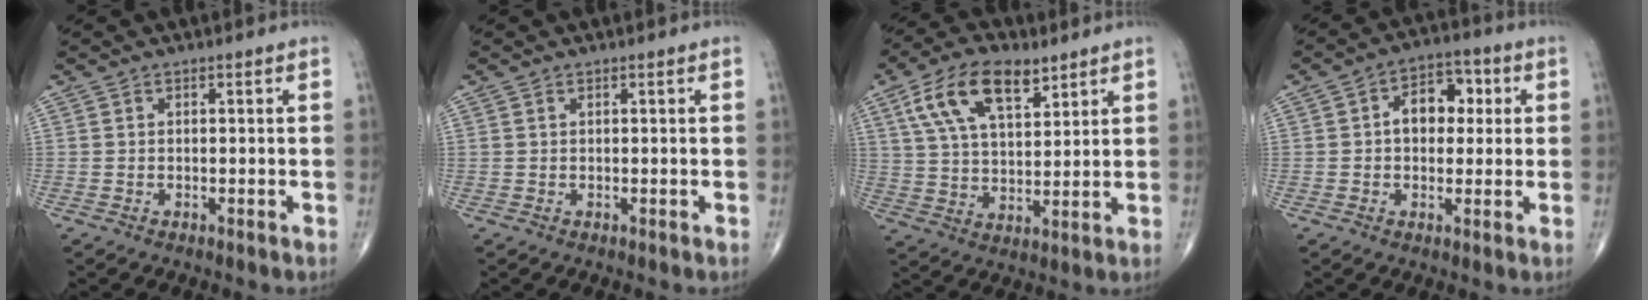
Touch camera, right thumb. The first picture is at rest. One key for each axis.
{"total": 0.0}
{"total": 13.8, "fx": 7.1, "fy": 6.7, "fz": 9.8, "tx": -0.162, "ty": -0.015, "tz": 0.132}
{"total": 8.6, "fx": 1.3, "fy": 6.0, "fz": 6.0, "tx": -0.057, "ty": 0.020, "tz": 0.012}